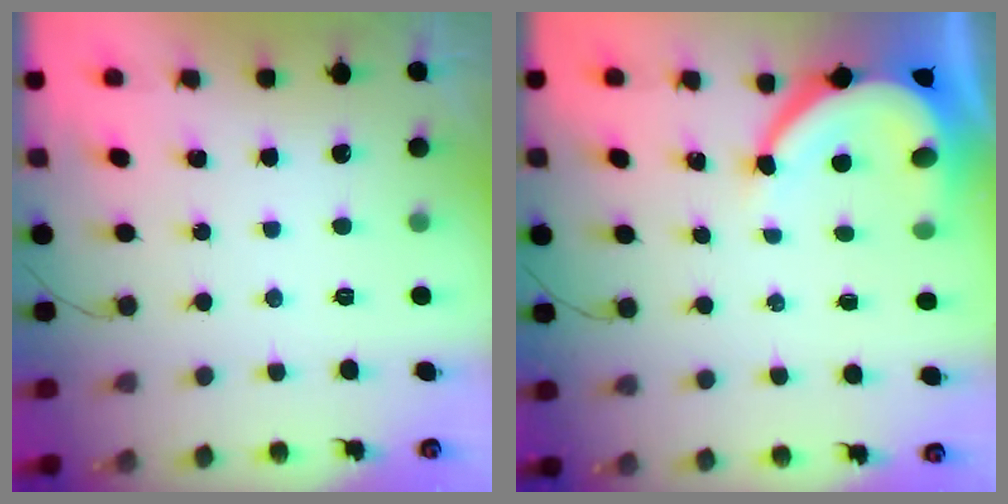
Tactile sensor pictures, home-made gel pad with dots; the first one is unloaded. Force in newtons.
{"total": 9.3, "press": 9.3, "slide": 1.3}